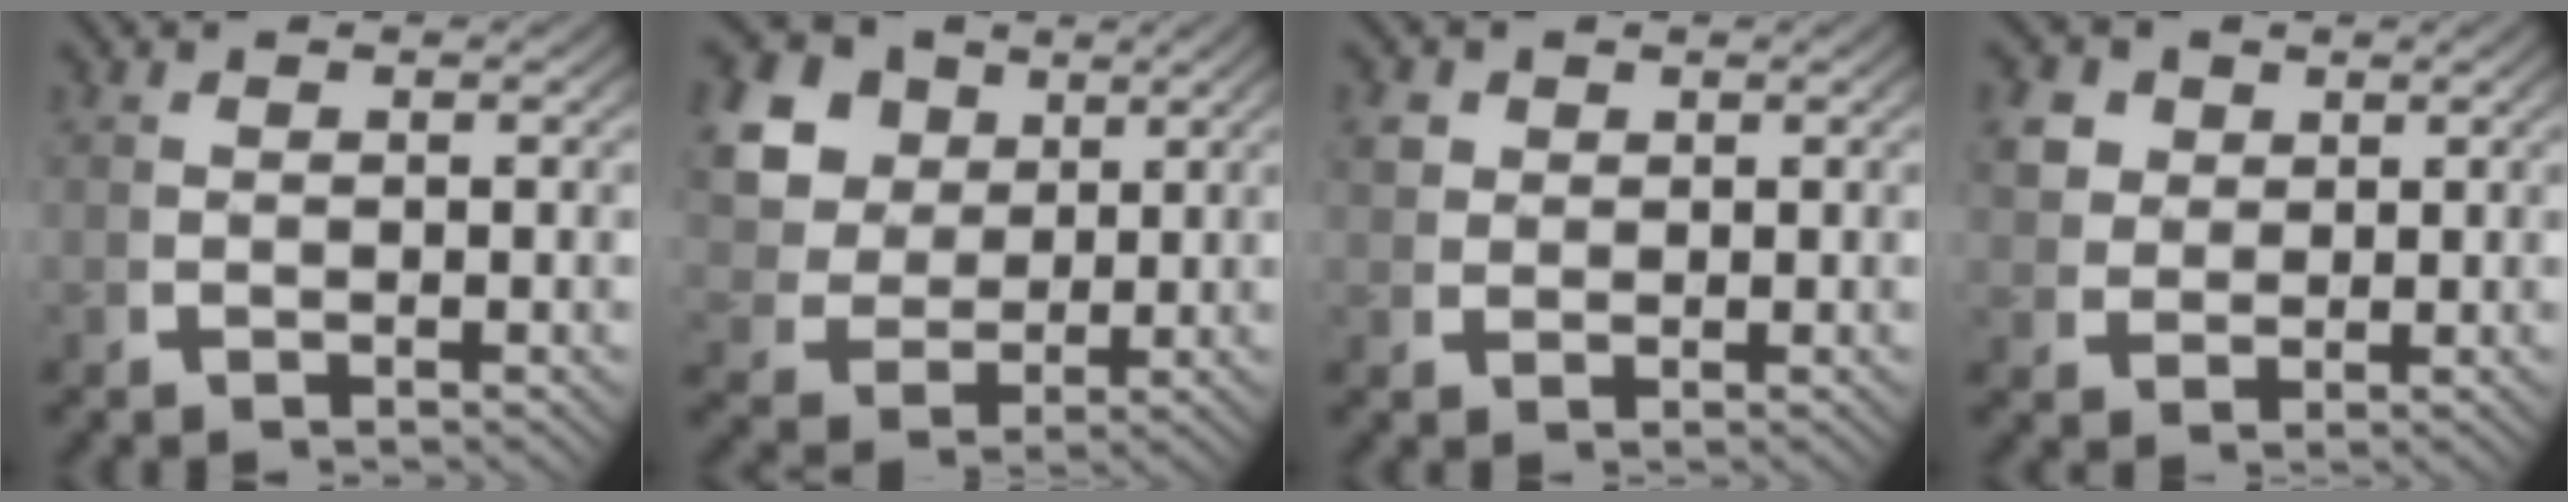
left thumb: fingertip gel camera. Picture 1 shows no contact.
{"total": 11.6, "force": [3.4, 9.5, 5.8], "torque": [-0.137, -0.015, 0.053]}
{"total": 2.5, "force": [1.3, 1.9, 1.0], "torque": [-0.021, -0.006, 0.029]}
{"total": 4.8, "force": [2.2, 3.7, 2.2], "torque": [-0.049, -0.008, 0.046]}